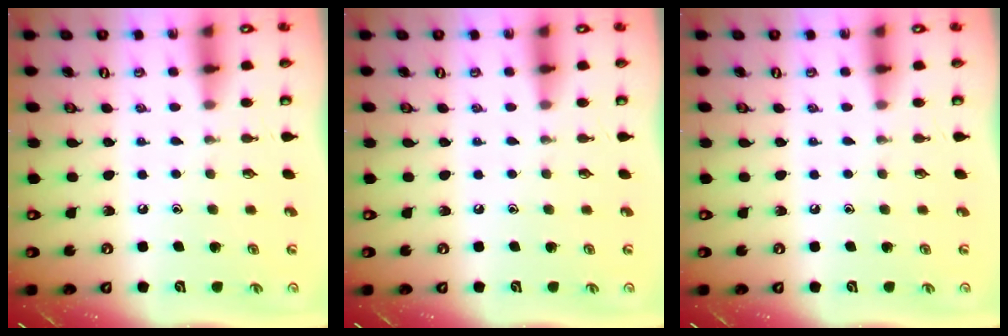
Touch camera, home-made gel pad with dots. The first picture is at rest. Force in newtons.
{"total": 0.0}
{"total": 0.0}